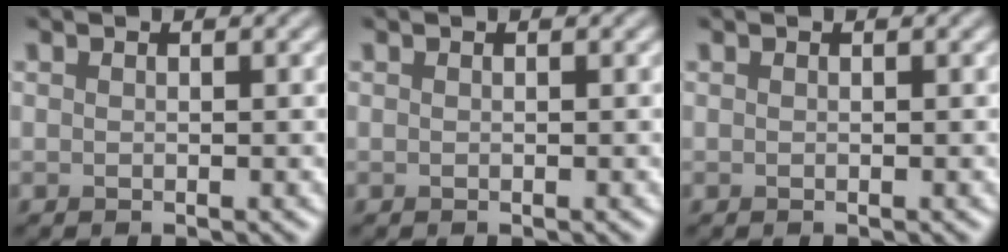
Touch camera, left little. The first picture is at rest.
{"total": 0.0}
{"total": 0.0}